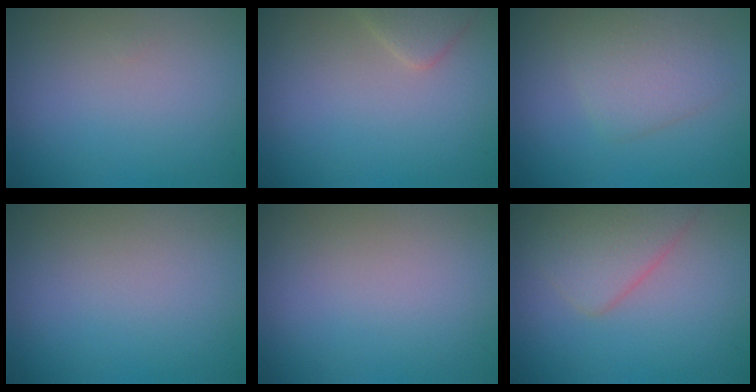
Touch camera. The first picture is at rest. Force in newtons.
{"total": 1.9, "press": 1.9, "slide": 0.1}
{"total": 3.0, "press": 3.0, "slide": 0.0}
{"total": 0.0}
{"total": 0.0}
{"total": 3.6, "press": 3.6, "slide": 0.3}